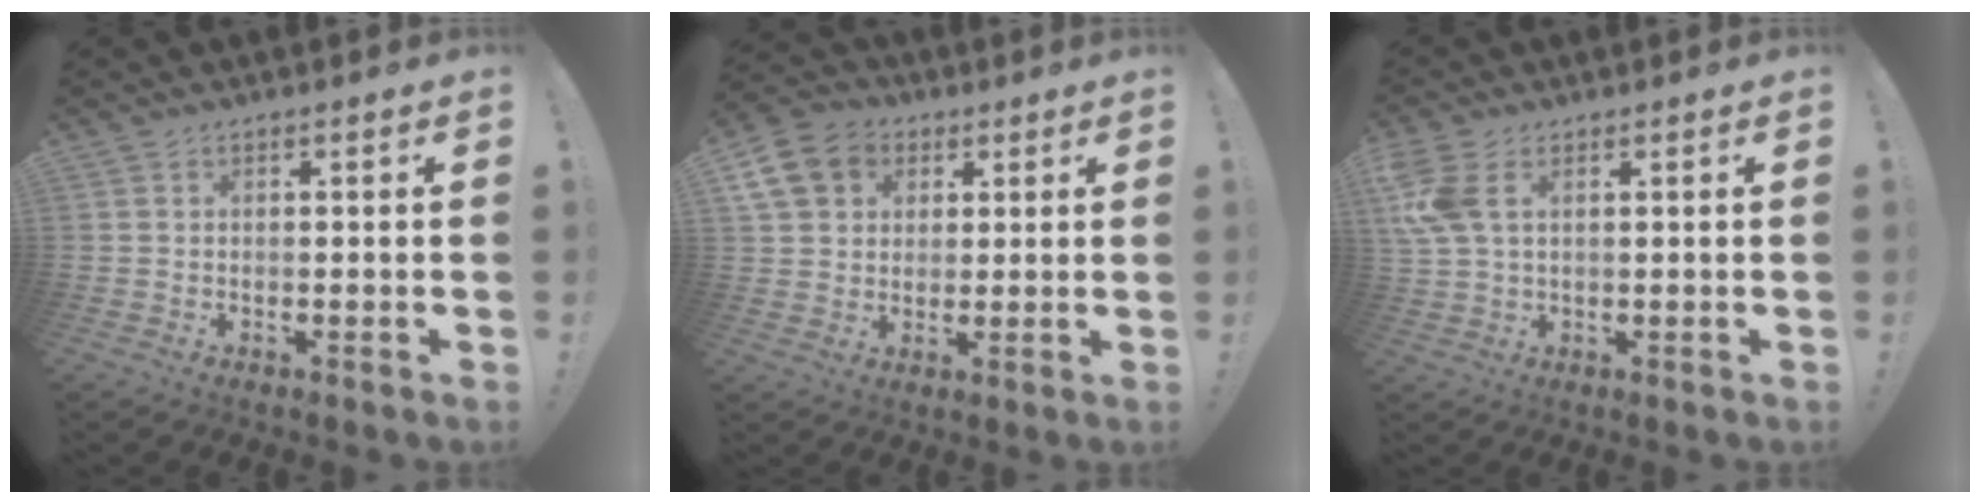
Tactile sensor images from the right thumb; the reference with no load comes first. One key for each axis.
{"total": 11.8, "fx": 4.3, "fy": 9.9, "fz": 4.8, "tx": -0.075, "ty": -0.016, "tz": 0.089}
{"total": 8.0, "fx": 2.5, "fy": 4.3, "fz": 6.3, "tx": -0.135, "ty": -0.006, "tz": 0.047}